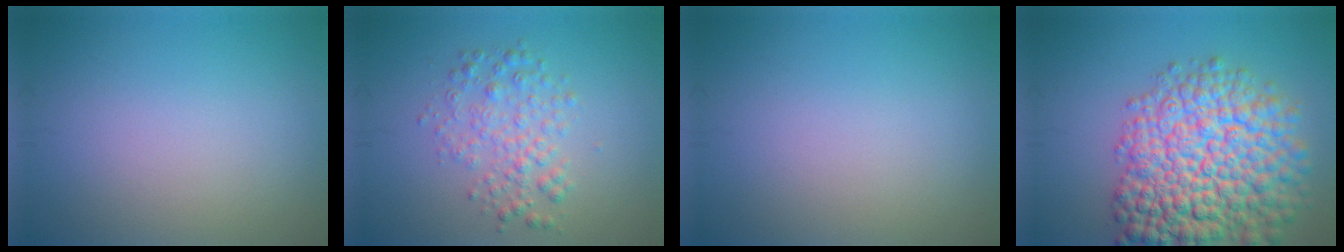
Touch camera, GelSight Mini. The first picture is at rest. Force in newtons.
{"total": 3.1, "press": 3.1, "slide": 0.0}
{"total": 0.0}
{"total": 12.8, "press": 12.8, "slide": 0.5}